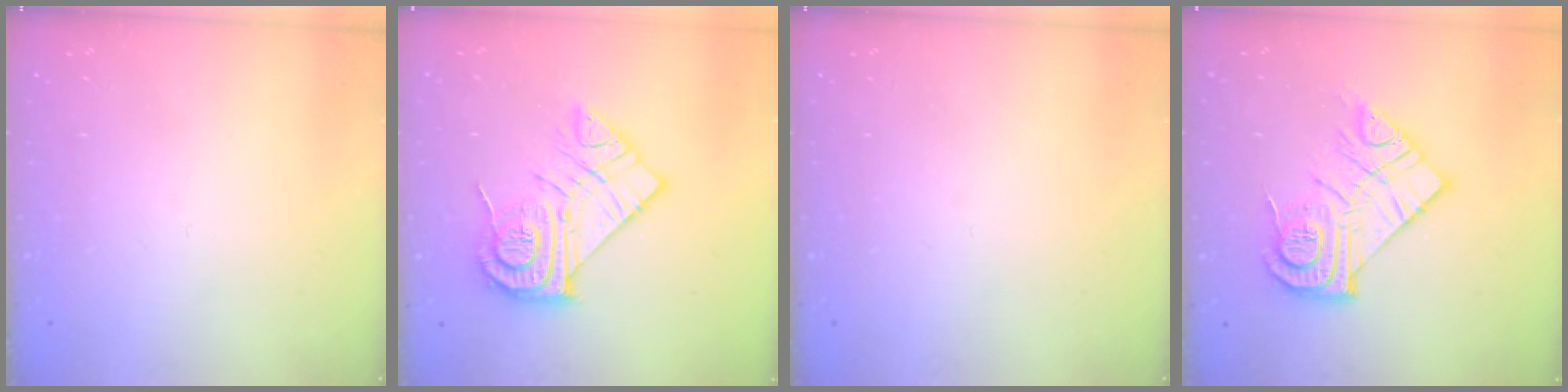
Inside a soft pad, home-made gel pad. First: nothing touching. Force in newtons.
{"total": 16.5, "press": 16.5, "slide": 1.2}
{"total": 0.0}
{"total": 16.3, "press": 16.2, "slide": 1.1}